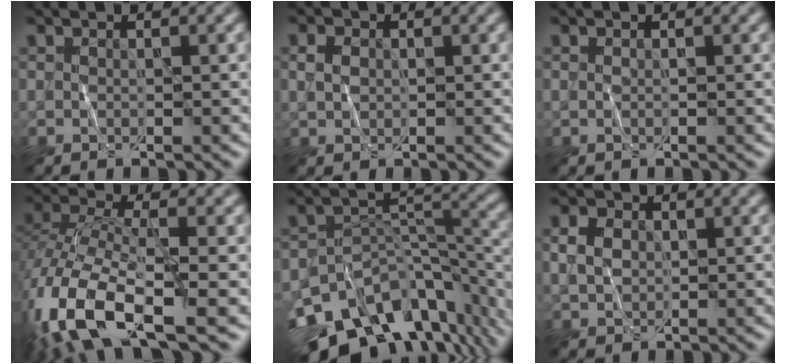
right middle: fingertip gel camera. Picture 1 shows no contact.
{"total": 1.7, "force": [0.3, 1.3, 0.9], "torque": [-0.020, 0.003, 0.005]}
{"total": 0.0}
{"total": 12.1, "force": [-6.0, 4.9, 9.4], "torque": [-0.206, -0.018, -0.120]}
{"total": 13.2, "force": [-8.6, 7.2, 6.9], "torque": [-0.133, -0.005, -0.122]}
{"total": 2.5, "force": [0.4, 2.0, 1.5], "torque": [-0.031, 0.002, 0.006]}